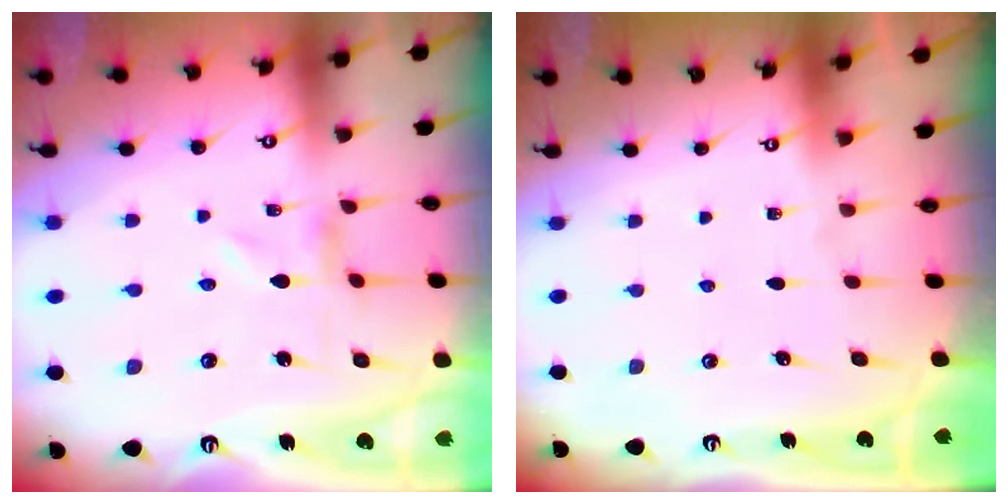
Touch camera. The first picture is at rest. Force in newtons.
{"total": 0.0}